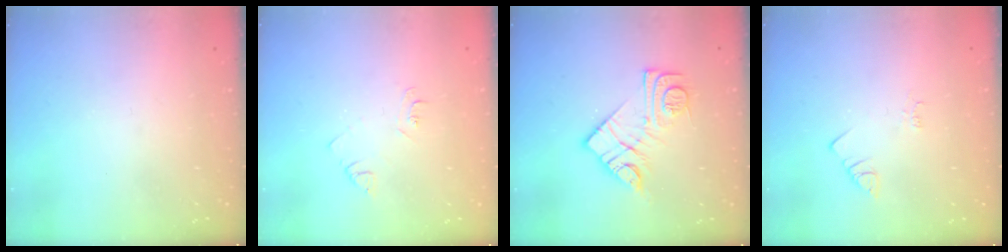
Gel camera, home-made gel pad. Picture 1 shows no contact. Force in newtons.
{"total": 4.2, "press": 4.1, "slide": 0.6}
{"total": 12.6, "press": 12.6, "slide": 0.8}
{"total": 1.4, "press": 1.4, "slide": 0.3}